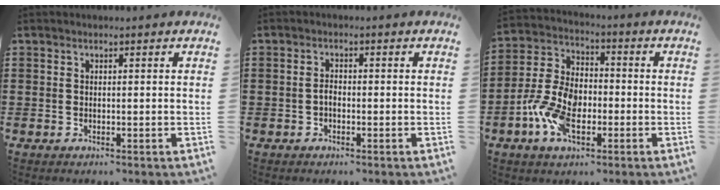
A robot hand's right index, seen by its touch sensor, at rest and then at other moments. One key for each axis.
{"total": 1.5, "fx": -0.5, "fy": 0.9, "fz": 1.2, "tx": -0.024, "ty": 0.004, "tz": -0.010}
{"total": 9.5, "fx": -3.1, "fy": 5.6, "fz": 6.9, "tx": -0.176, "ty": -0.003, "tz": -0.063}